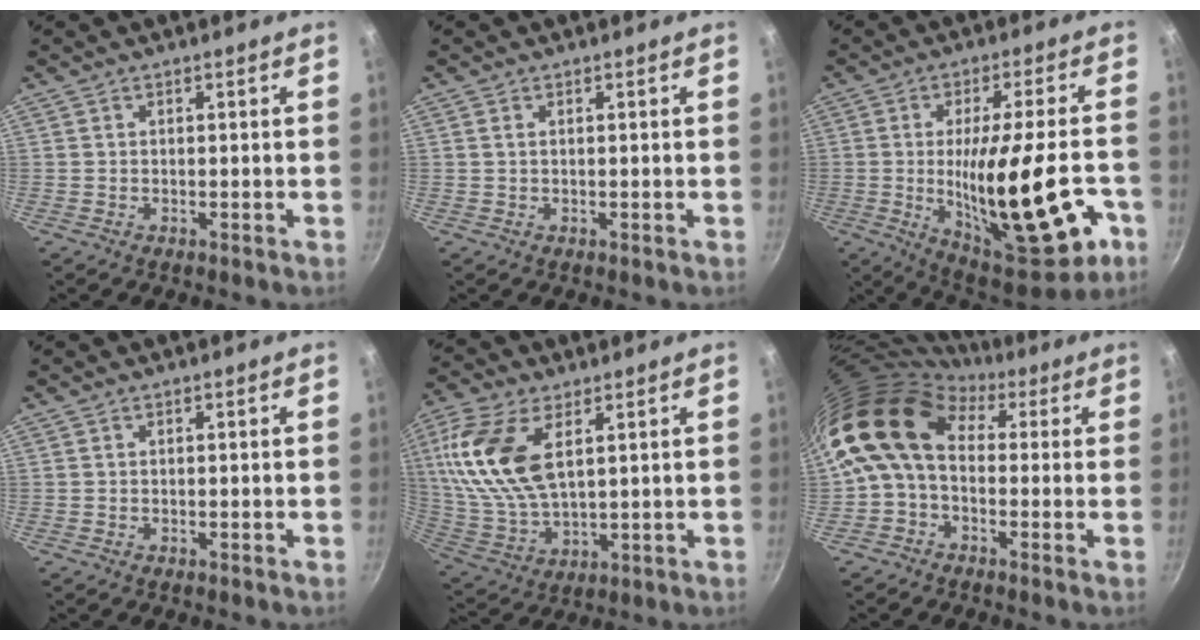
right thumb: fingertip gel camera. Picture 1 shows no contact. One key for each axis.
{"total": 0.7, "fx": 0.3, "fy": 0.3, "fz": 0.5, "tx": -0.010, "ty": 0.001, "tz": 0.004}
{"total": 24.4, "fx": -6.4, "fy": 7.8, "fz": 22.2, "tx": -0.314, "ty": 0.011, "tz": -0.079}
{"total": 0.0}
{"total": 16.7, "fx": 5.6, "fy": 8.7, "fz": 13.1, "tx": -0.260, "ty": -0.018, "tz": 0.114}
{"total": 13.9, "fx": 1.3, "fy": 10.0, "fz": 9.6, "tx": -0.170, "ty": 0.031, "tz": -0.003}